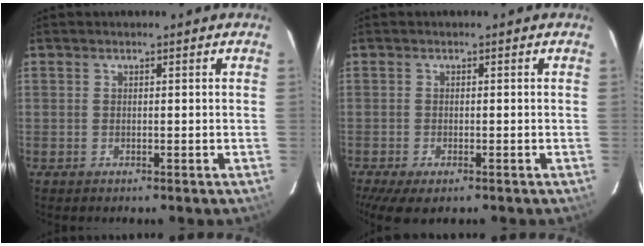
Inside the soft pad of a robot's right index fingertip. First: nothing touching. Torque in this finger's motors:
{"motor_torque": [0.80, -0.84, 0.36, 0.09]}